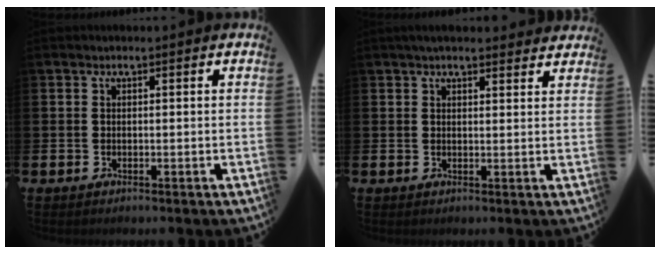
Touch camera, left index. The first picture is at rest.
{"total": 3.0, "force": [2.8, 0.5, 0.8], "torque": [-0.014, -0.009, 0.050]}